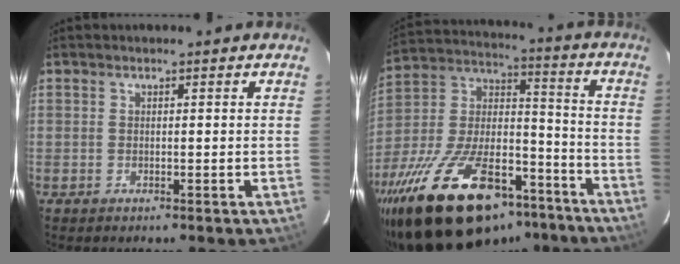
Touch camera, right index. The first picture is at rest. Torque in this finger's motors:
{"motor_torque": [1.76, -0.37, 1.05, 0.21]}